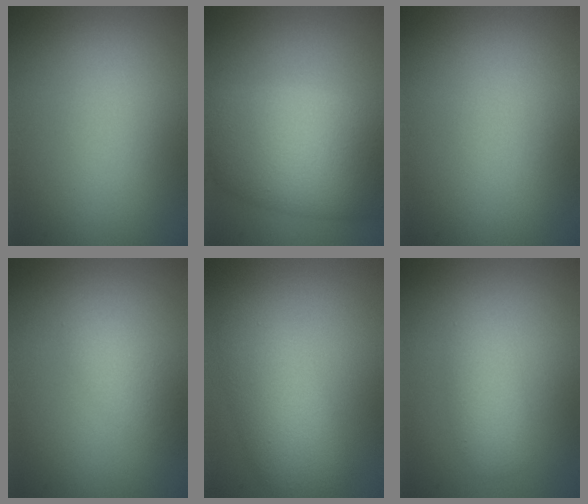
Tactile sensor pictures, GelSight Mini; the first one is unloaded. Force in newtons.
{"total": 9.4, "press": 9.4, "slide": 0.3}
{"total": 0.0}
{"total": 1.8, "press": 1.8, "slide": 0.1}
{"total": 4.8, "press": 4.8, "slide": 0.1}
{"total": 2.3, "press": 2.3, "slide": 0.1}